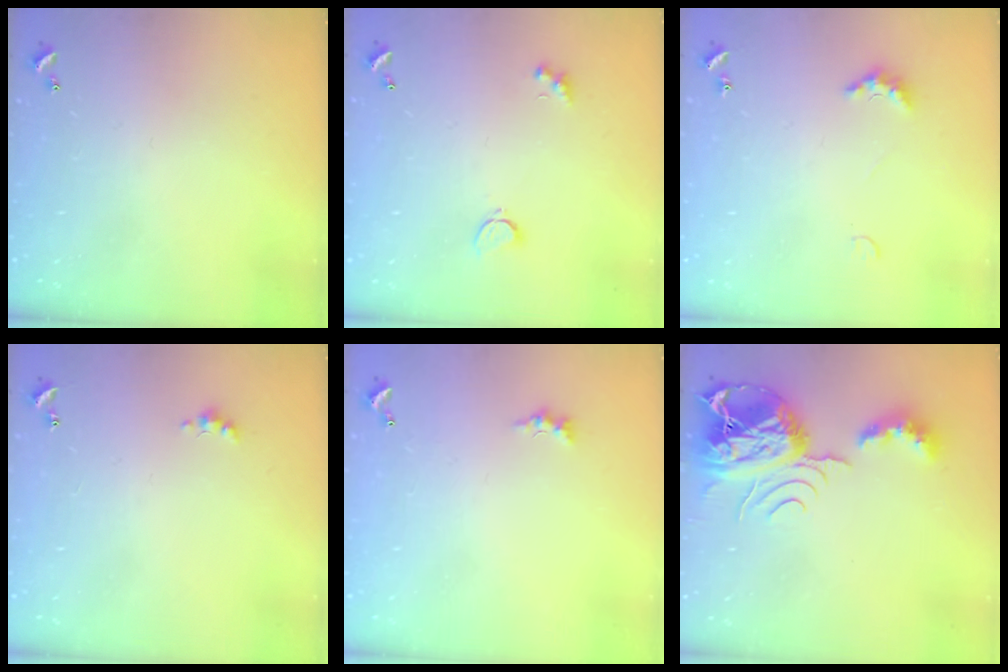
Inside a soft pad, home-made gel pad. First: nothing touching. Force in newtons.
{"total": 2.3, "press": 2.3, "slide": 0.6}
{"total": 2.7, "press": 2.6, "slide": 0.7}
{"total": 1.4, "press": 1.3, "slide": 0.4}
{"total": 0.0}
{"total": 10.6, "press": 10.5, "slide": 1.3}